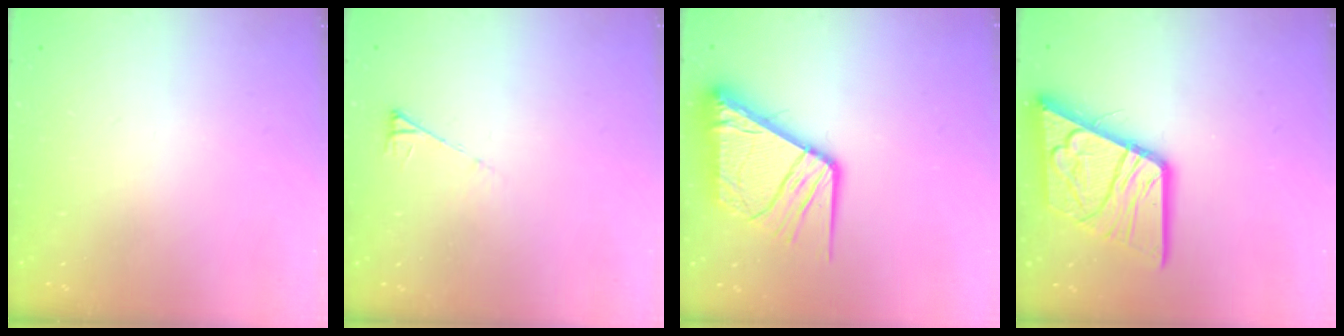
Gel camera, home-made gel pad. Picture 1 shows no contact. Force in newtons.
{"total": 3.5, "press": 3.5, "slide": 0.6}
{"total": 14.9, "press": 14.8, "slide": 1.9}
{"total": 19.6, "press": 19.4, "slide": 2.4}